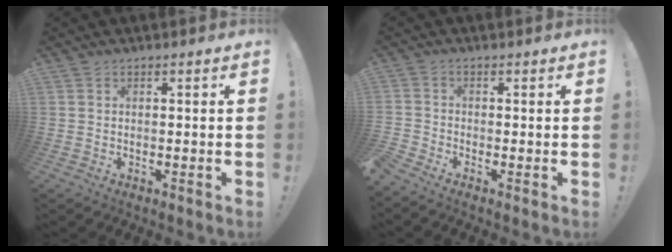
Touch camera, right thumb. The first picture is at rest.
{"total": 1.8, "force": [-0.9, 1.2, 0.9], "torque": [-0.033, 0.002, -0.019]}